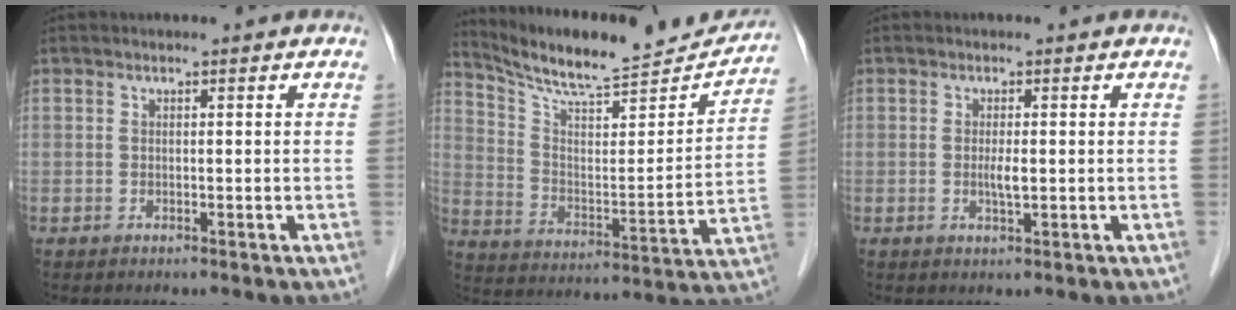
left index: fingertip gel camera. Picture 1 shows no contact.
{"total": 19.3, "force": [18.4, 1.8, 5.6], "torque": [-0.103, -0.038, 0.277]}
{"total": 1.7, "force": [-0.1, 0.3, 1.7], "torque": [-0.035, -0.002, -0.001]}